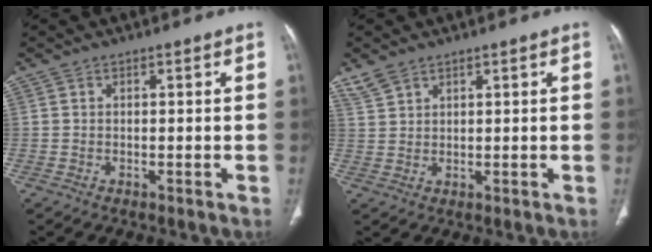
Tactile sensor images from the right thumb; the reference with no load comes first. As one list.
[{"total": 3.1, "force": [2.5, 1.4, 1.1], "torque": [-0.023, 0.001, 0.058]}]